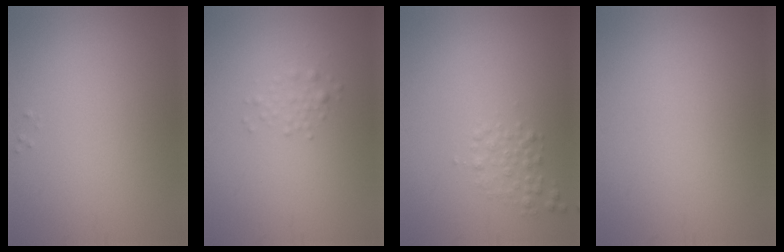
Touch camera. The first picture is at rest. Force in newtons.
{"total": 1.2, "press": 1.2, "slide": 0.0}
{"total": 1.5, "press": 1.5, "slide": 0.0}
{"total": 0.0}